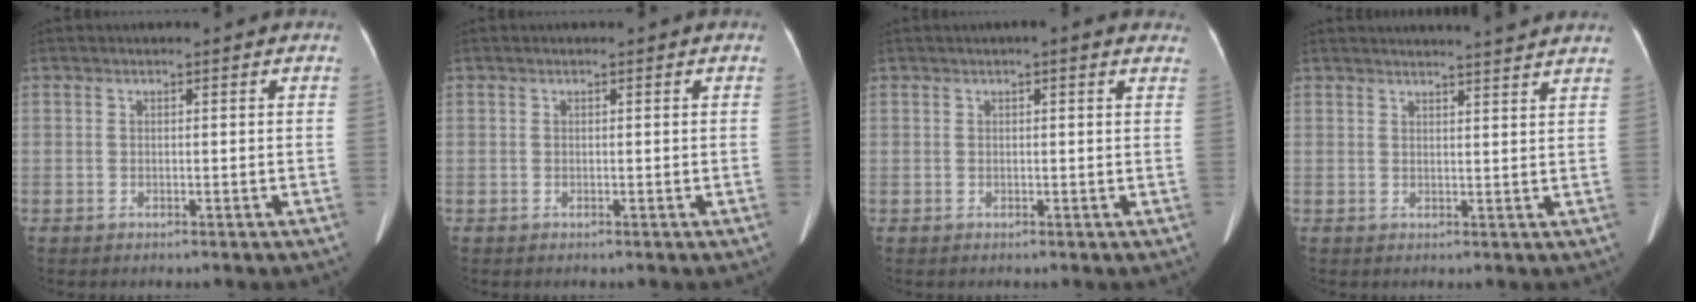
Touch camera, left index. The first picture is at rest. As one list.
[{"total": 0.0}, {"total": 3.3, "force": [2.3, 0.6, 2.3], "torque": [-0.019, 0.018, 0.021]}, {"total": 8.8, "force": [8.2, -0.2, 3.0], "torque": [-0.042, 0.011, 0.090]}]